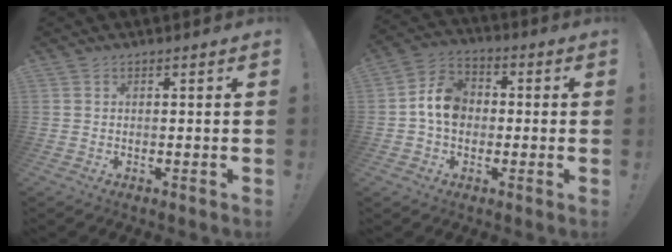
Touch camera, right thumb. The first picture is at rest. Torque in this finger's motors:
{"motor_torque": [1.23, 1.62, 0.49, -0.47, 0.21]}